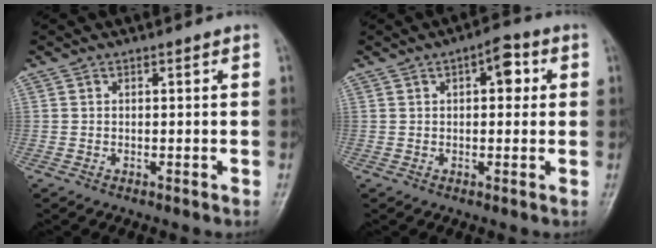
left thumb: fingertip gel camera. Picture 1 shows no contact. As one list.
[{"total": 5.0, "force": [1.3, 2.5, 4.1], "torque": [-0.039, 0.005, 0.009]}]